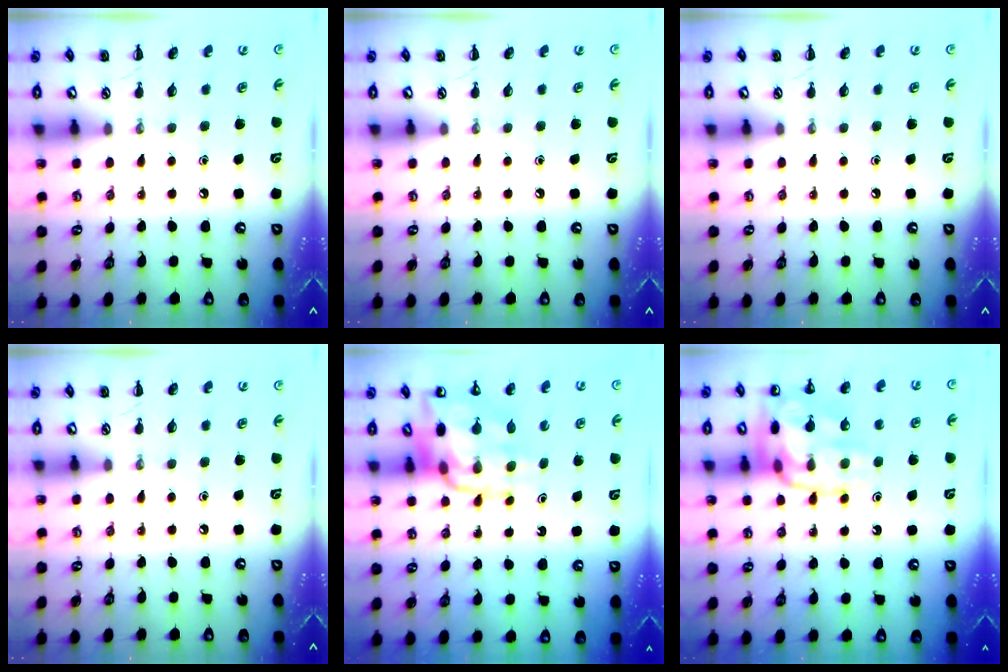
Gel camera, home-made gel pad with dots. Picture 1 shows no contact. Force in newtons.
{"total": 0.0}
{"total": 0.0}
{"total": 0.0}
{"total": 14.1, "press": 13.7, "slide": 3.3}
{"total": 17.4, "press": 17.4, "slide": 1.2}